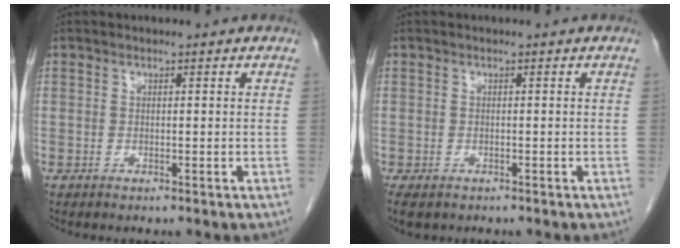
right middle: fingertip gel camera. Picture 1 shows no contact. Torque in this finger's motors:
{"motor_torque": [0.86, -0.53, 0.07, 0.04]}